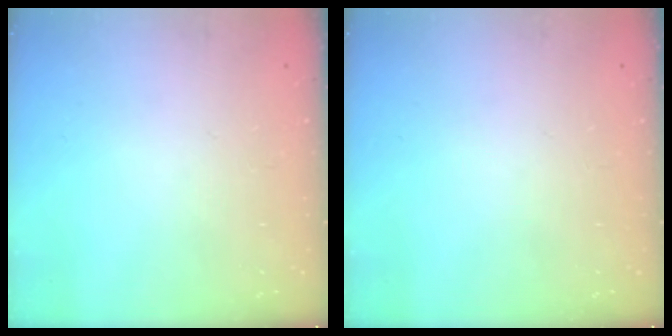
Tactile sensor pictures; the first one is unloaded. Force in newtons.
{"total": 0.0}